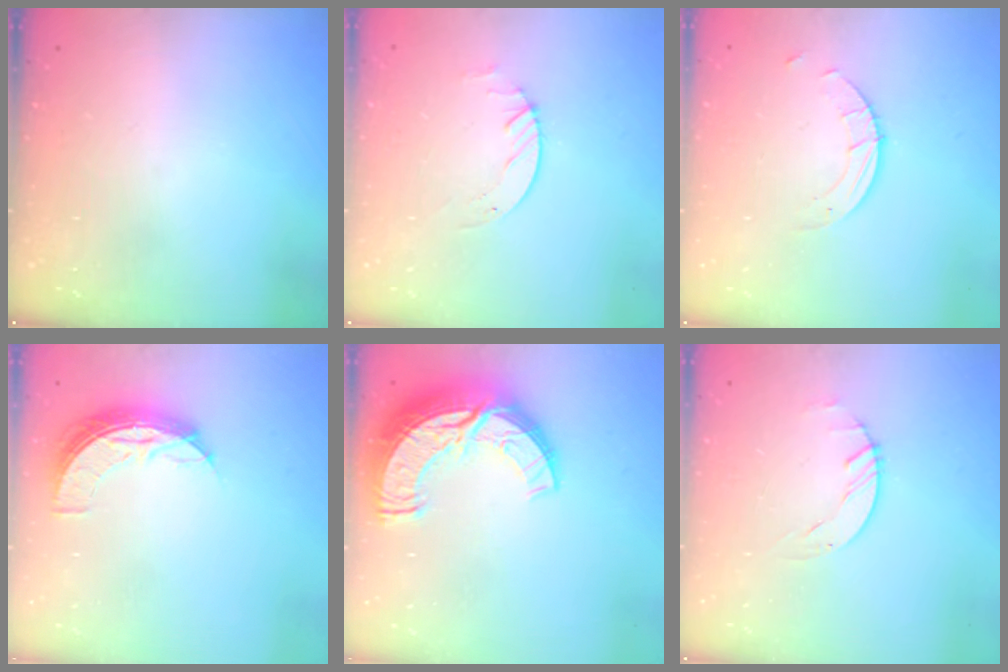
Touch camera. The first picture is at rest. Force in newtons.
{"total": 2.5, "press": 2.5, "slide": 0.2}
{"total": 2.6, "press": 2.6, "slide": 0.3}
{"total": 8.1, "press": 8.1, "slide": 0.4}
{"total": 17.4, "press": 17.3, "slide": 1.4}
{"total": 0.7, "press": 0.7, "slide": 0.2}